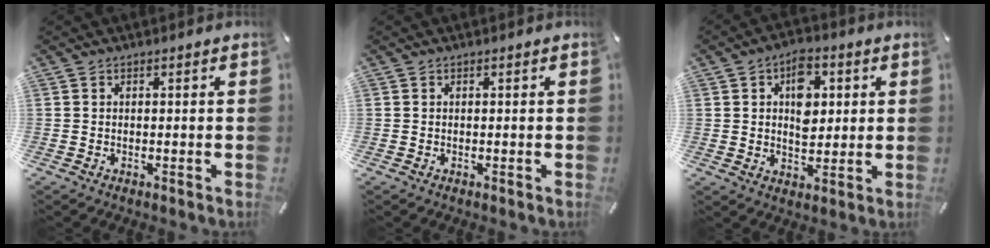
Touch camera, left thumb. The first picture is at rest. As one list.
[{"total": 0.0}, {"total": 9.2, "force": [2.4, 6.5, 6.0], "torque": [-0.072, -0.004, 0.037]}]